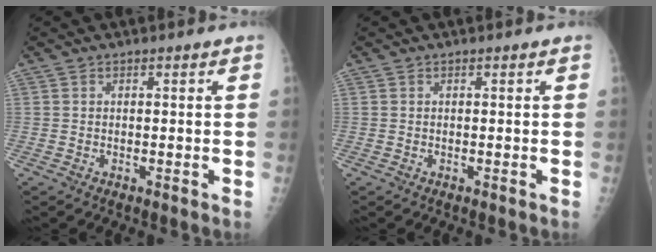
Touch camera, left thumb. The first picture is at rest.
{"total": 0.0}